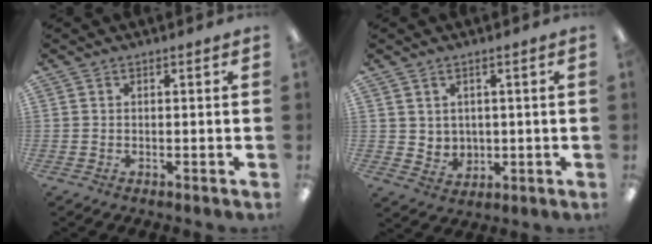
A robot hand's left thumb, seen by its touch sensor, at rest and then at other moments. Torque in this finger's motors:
{"motor_torque": [-0.47, 0.07, 0.02, -0.14, 0.00]}